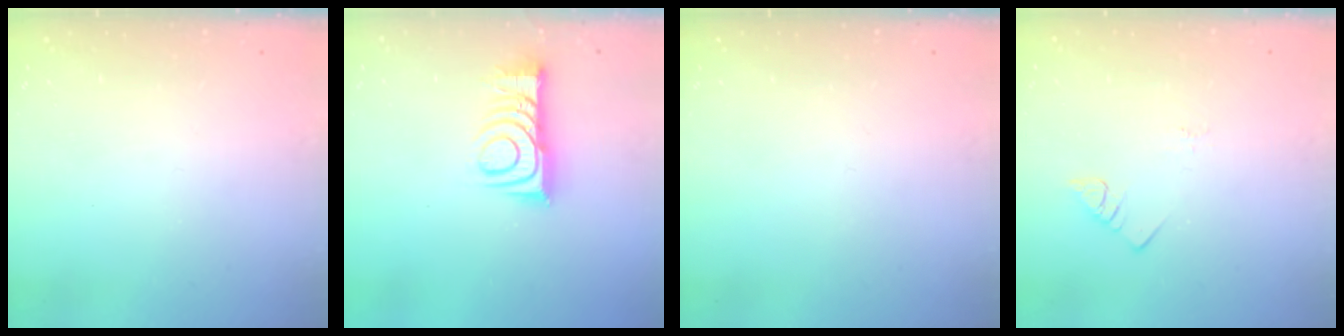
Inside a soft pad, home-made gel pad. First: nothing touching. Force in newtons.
{"total": 10.3, "press": 10.3, "slide": 0.4}
{"total": 0.0}
{"total": 2.8, "press": 2.8, "slide": 0.4}